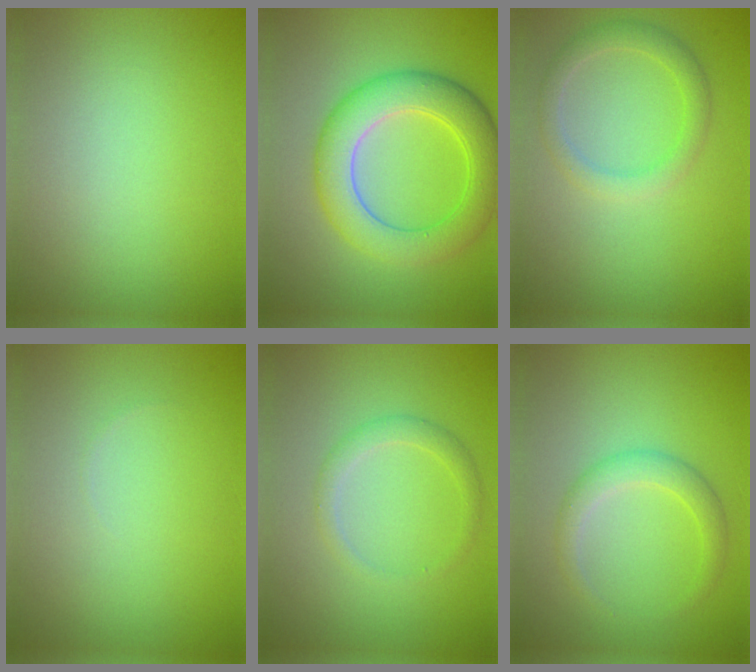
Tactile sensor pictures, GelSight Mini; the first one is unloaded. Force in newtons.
{"total": 6.7, "press": 6.7, "slide": 0.2}
{"total": 2.4, "press": 2.4, "slide": 0.1}
{"total": 0.0}
{"total": 1.7, "press": 1.7, "slide": 0.0}
{"total": 2.3, "press": 2.3, "slide": 0.1}